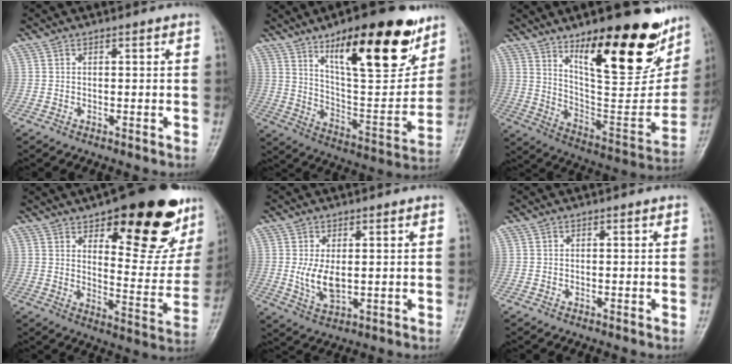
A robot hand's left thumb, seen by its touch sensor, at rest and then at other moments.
{"total": 25.0, "force": [14.4, 8.3, 18.8], "torque": [-0.241, -0.063, 0.234]}
{"total": 28.4, "force": [16.2, 9.6, 21.2], "torque": [-0.262, -0.080, 0.256]}
{"total": 24.6, "force": [14.2, 9.3, 17.8], "torque": [-0.185, -0.060, 0.198]}
{"total": 5.8, "force": [0.4, 3.2, 4.8], "torque": [-0.090, -0.016, 0.015]}
{"total": 0.0}